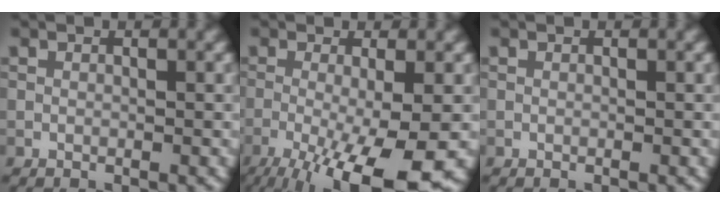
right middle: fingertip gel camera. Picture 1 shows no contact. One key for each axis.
{"total": 10.5, "fx": -4.5, "fy": 2.4, "fz": 9.2, "tx": -0.151, "ty": -0.021, "tz": -0.071}
{"total": 0.0}